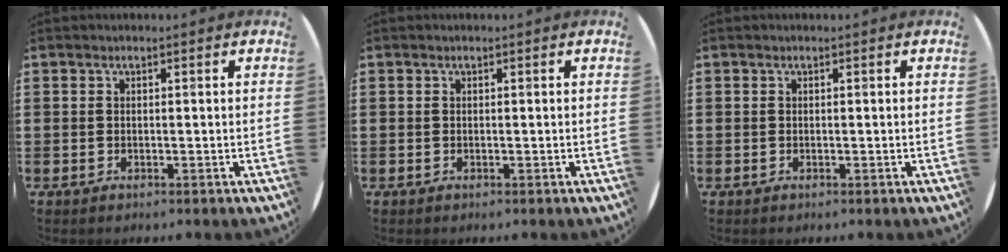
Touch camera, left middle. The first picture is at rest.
{"total": 0.0}
{"total": 0.0}